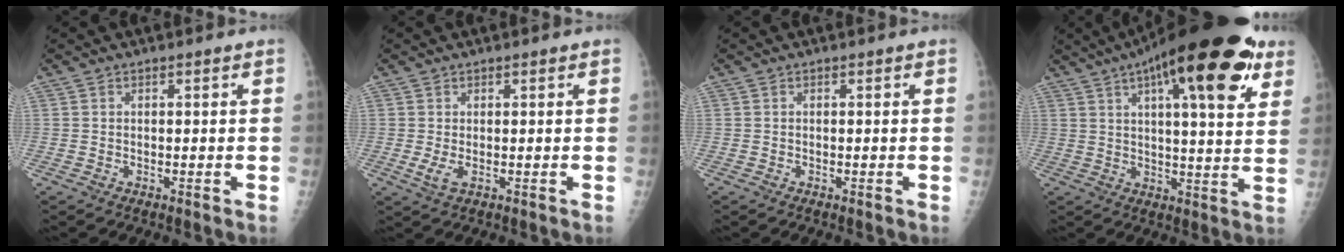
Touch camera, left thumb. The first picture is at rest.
{"total": 2.9, "force": [0.3, 1.1, 2.6], "torque": [-0.052, -0.004, 0.011]}
{"total": 0.0}
{"total": 23.6, "force": [12.3, 6.8, 19.0], "torque": [-0.269, -0.011, 0.174]}